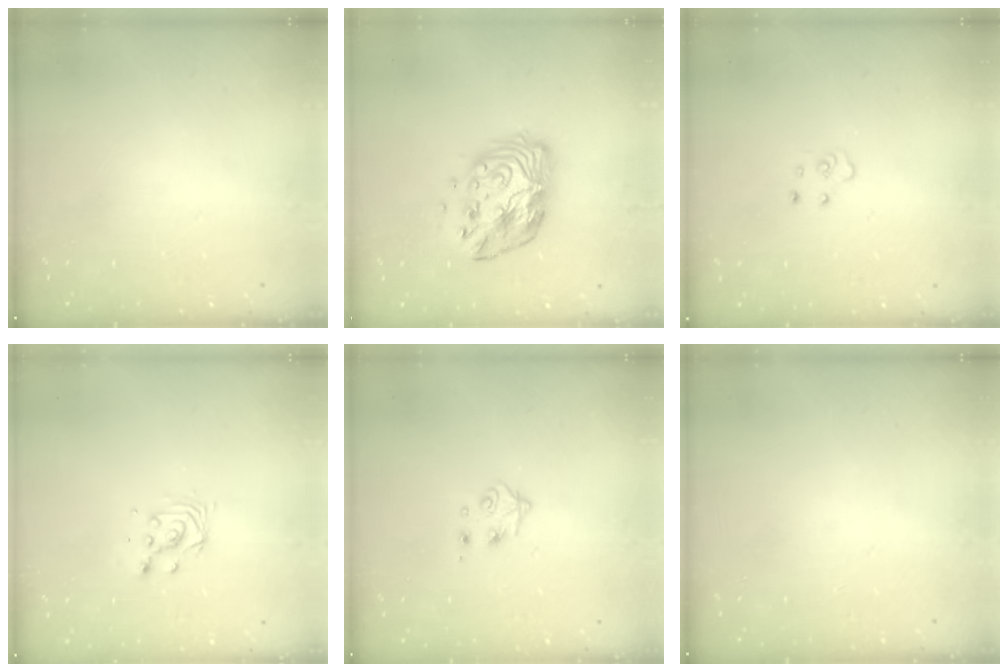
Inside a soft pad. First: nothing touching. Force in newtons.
{"total": 13.5, "press": 13.5, "slide": 1.0}
{"total": 4.4, "press": 4.3, "slide": 0.3}
{"total": 3.8, "press": 3.8, "slide": 0.3}
{"total": 4.9, "press": 4.8, "slide": 0.7}
{"total": 0.0}